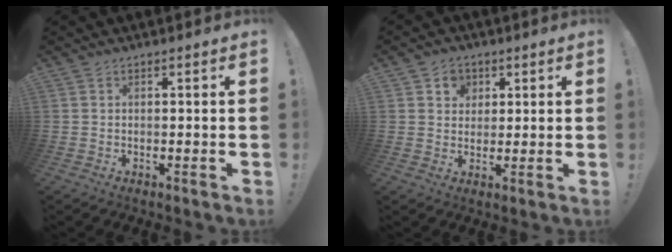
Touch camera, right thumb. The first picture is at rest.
{"total": 5.5, "force": [2.3, 4.8, 1.1], "torque": [-0.013, -0.010, 0.043]}